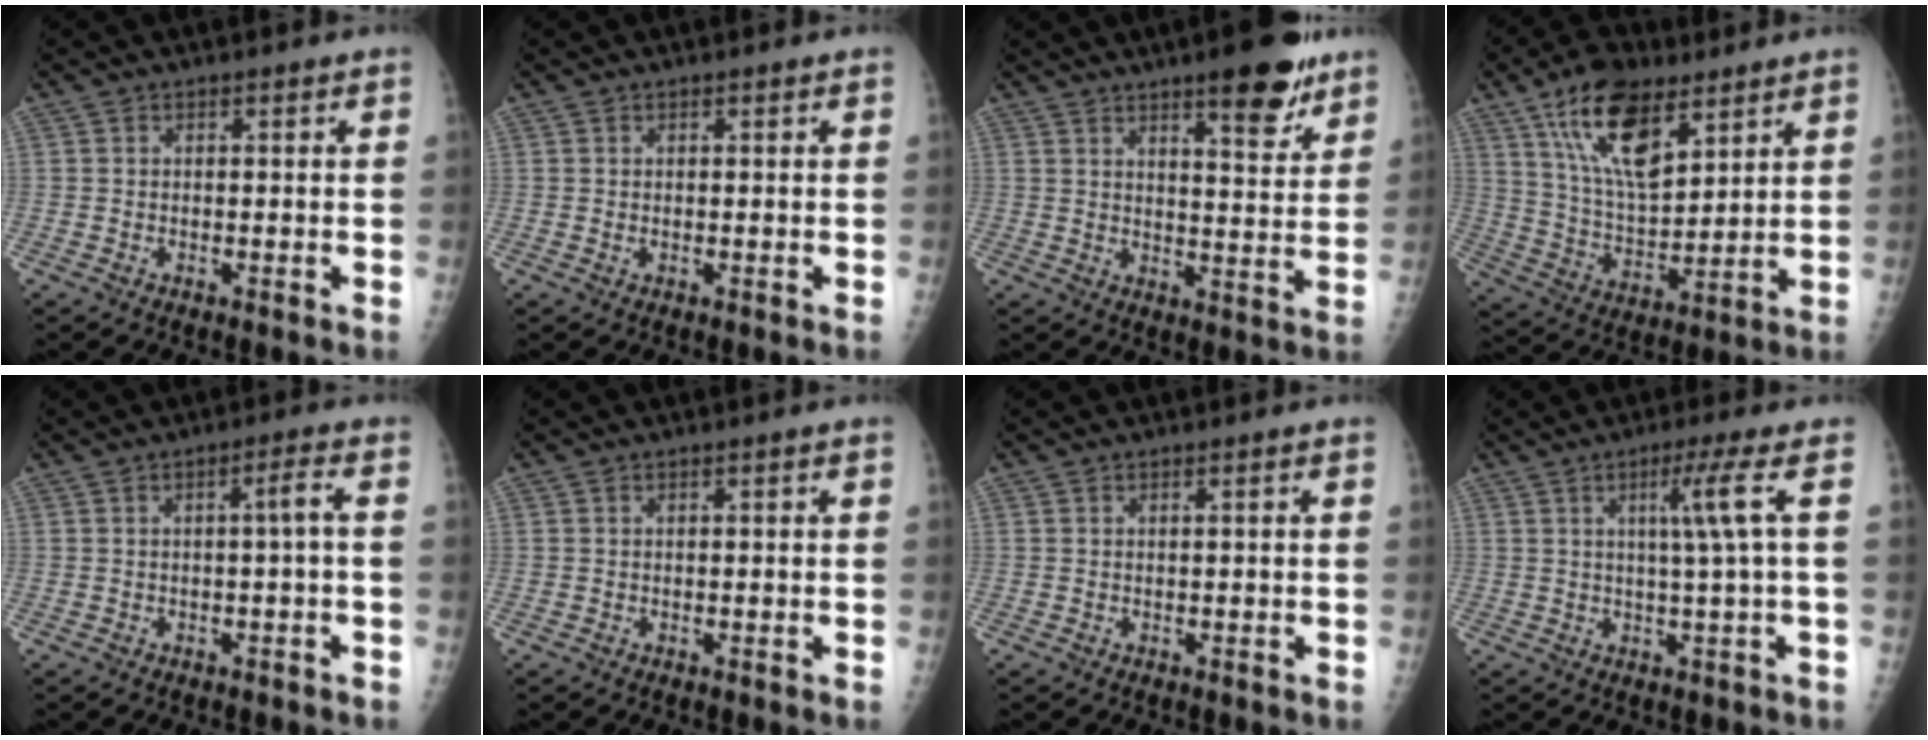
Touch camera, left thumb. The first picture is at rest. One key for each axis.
{"total": 0.5, "fx": 0.4, "fy": 0.3, "fz": 0.2, "tx": 0.001, "ty": -0.001, "tz": 0.006}
{"total": 11.2, "fx": 7.6, "fy": 3.0, "fz": 7.7, "tx": -0.077, "ty": -0.044, "tz": 0.104}
{"total": 16.3, "fx": 9.3, "fy": 7.4, "fz": 11.2, "tx": -0.170, "ty": -0.041, "tz": 0.174}
{"total": 2.3, "fx": -0.3, "fy": -0.3, "fz": 2.3, "tx": -0.041, "ty": 0.015, "tz": -0.004}
{"total": 0.0}
{"total": 0.0}
{"total": 5.3, "fx": 1.3, "fy": -1.5, "fz": 5.0, "tx": -0.097, "ty": -0.003, "tz": 0.026}